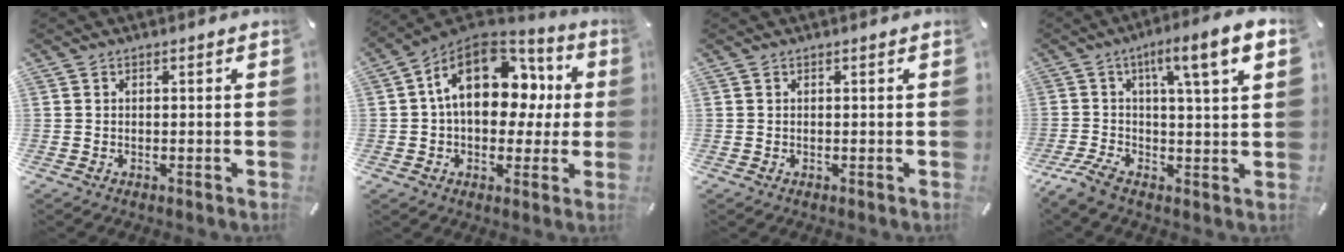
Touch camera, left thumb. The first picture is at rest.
{"total": 19.2, "force": [4.5, 12.7, 13.7], "torque": [-0.228, -0.011, 0.078]}
{"total": 0.0}
{"total": 11.6, "force": [2.7, 2.3, 11.0], "torque": [-0.171, -0.015, 0.037]}